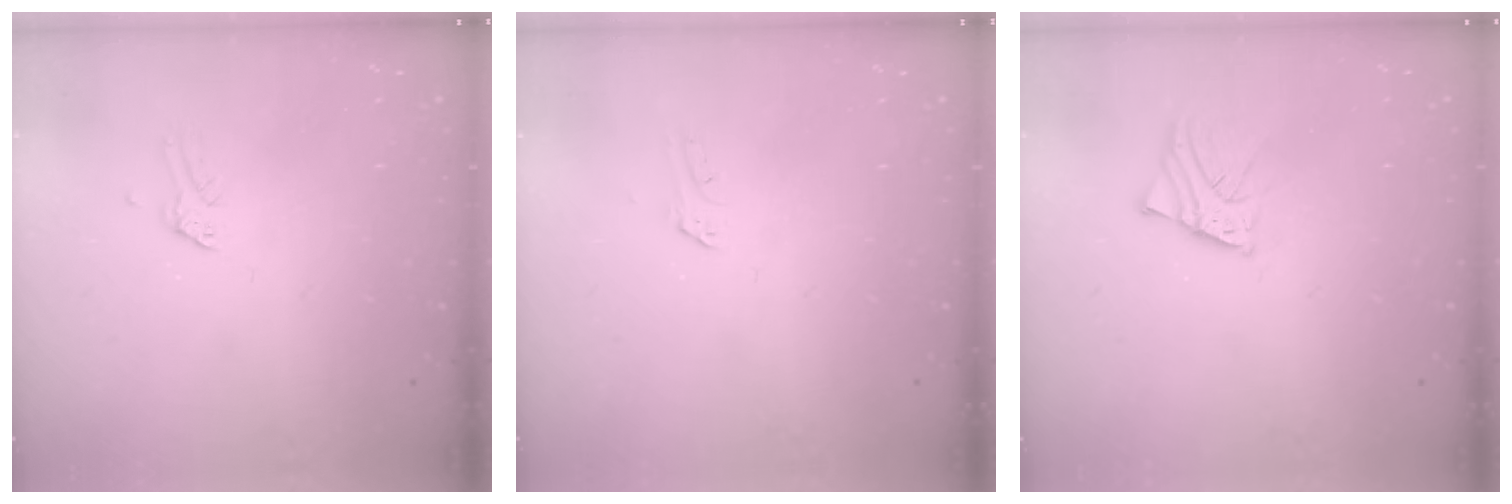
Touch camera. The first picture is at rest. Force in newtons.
{"total": 1.6, "press": 1.6, "slide": 0.2}
{"total": 2.2, "press": 2.2, "slide": 0.1}